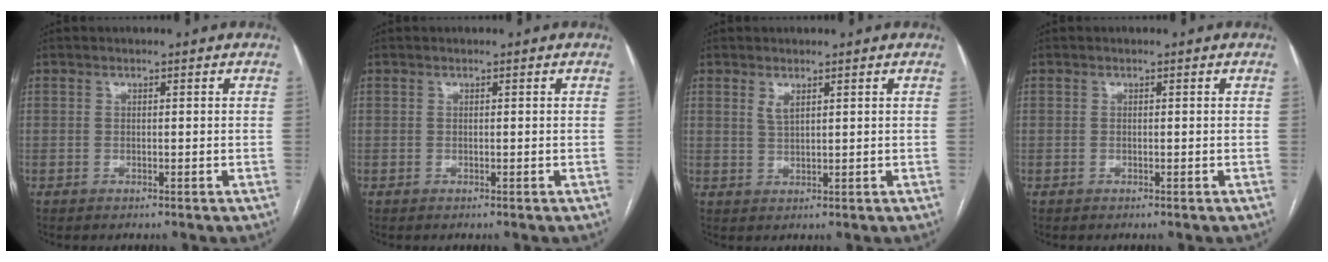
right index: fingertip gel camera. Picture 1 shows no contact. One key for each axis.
{"total": 0.0}
{"total": 1.9, "fx": 1.1, "fy": 0.5, "fz": 1.4, "tx": -0.030, "ty": -0.004, "tz": 0.026}
{"total": 0.0}